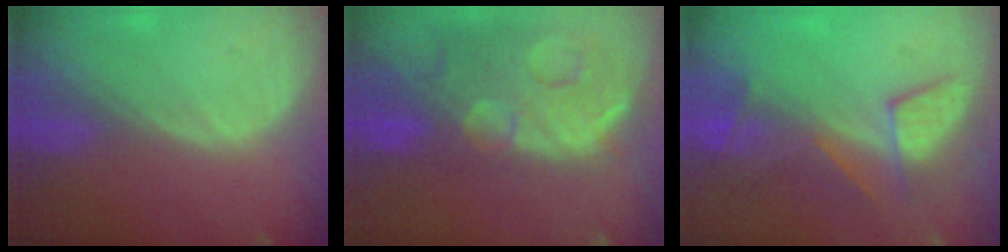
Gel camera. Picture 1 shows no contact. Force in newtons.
{"total": 14.8, "press": 12.0, "slide": 8.7}
{"total": 7.7, "press": 7.4, "slide": 2.2}